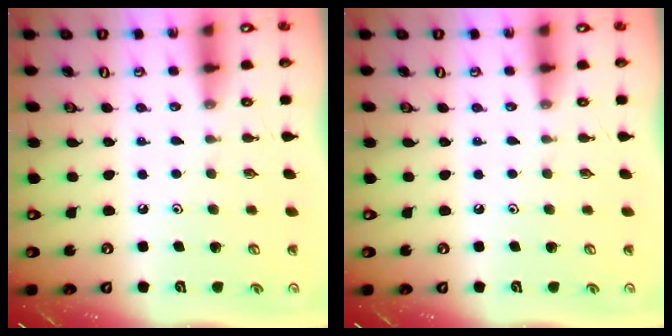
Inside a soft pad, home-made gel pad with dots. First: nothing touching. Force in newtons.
{"total": 0.0}